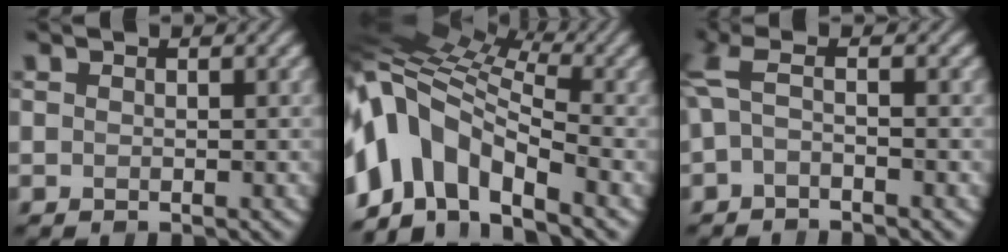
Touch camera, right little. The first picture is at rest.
{"total": 11.2, "force": [-4.3, 6.8, 7.9], "torque": [-0.150, 0.012, -0.089]}
{"total": 3.7, "force": [-1.0, 1.3, 3.4], "torque": [-0.085, -0.001, -0.027]}